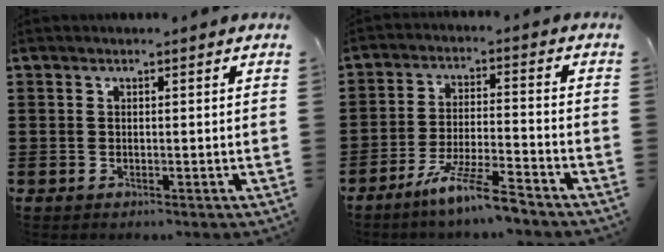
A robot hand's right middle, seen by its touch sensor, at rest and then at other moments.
{"total": 7.9, "force": [-6.4, 0.0, 4.7], "torque": [-0.100, -0.010, -0.122]}